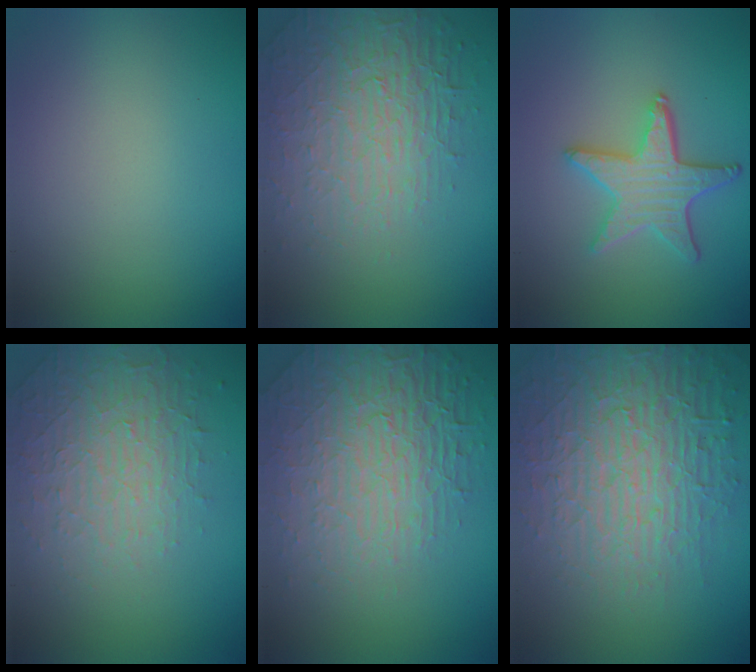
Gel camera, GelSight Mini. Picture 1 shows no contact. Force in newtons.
{"total": 4.2, "press": 4.0, "slide": 1.2}
{"total": 4.4, "press": 3.7, "slide": 2.4}
{"total": 4.6, "press": 3.1, "slide": 3.3}
{"total": 5.9, "press": 5.0, "slide": 3.0}
{"total": 7.2, "press": 7.0, "slide": 1.8}